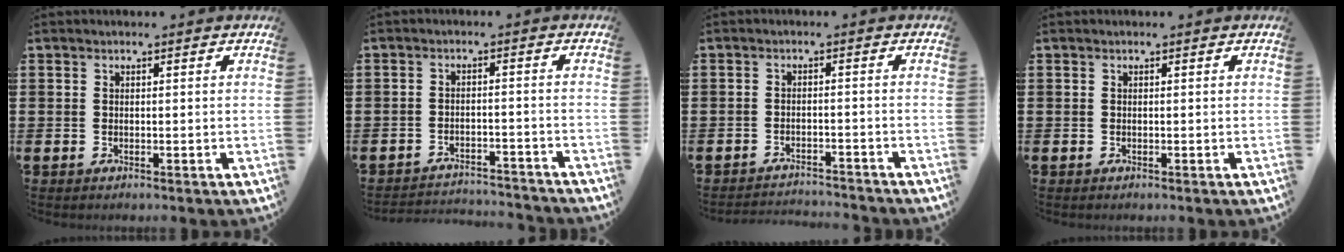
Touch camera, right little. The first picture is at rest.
{"total": 2.6, "force": [-2.6, 0.1, -0.1], "torque": [-0.004, 0.002, -0.057]}
{"total": 2.2, "force": [-2.2, -0.1, -0.1], "torque": [-0.004, 0.003, -0.048]}
{"total": 0.0}